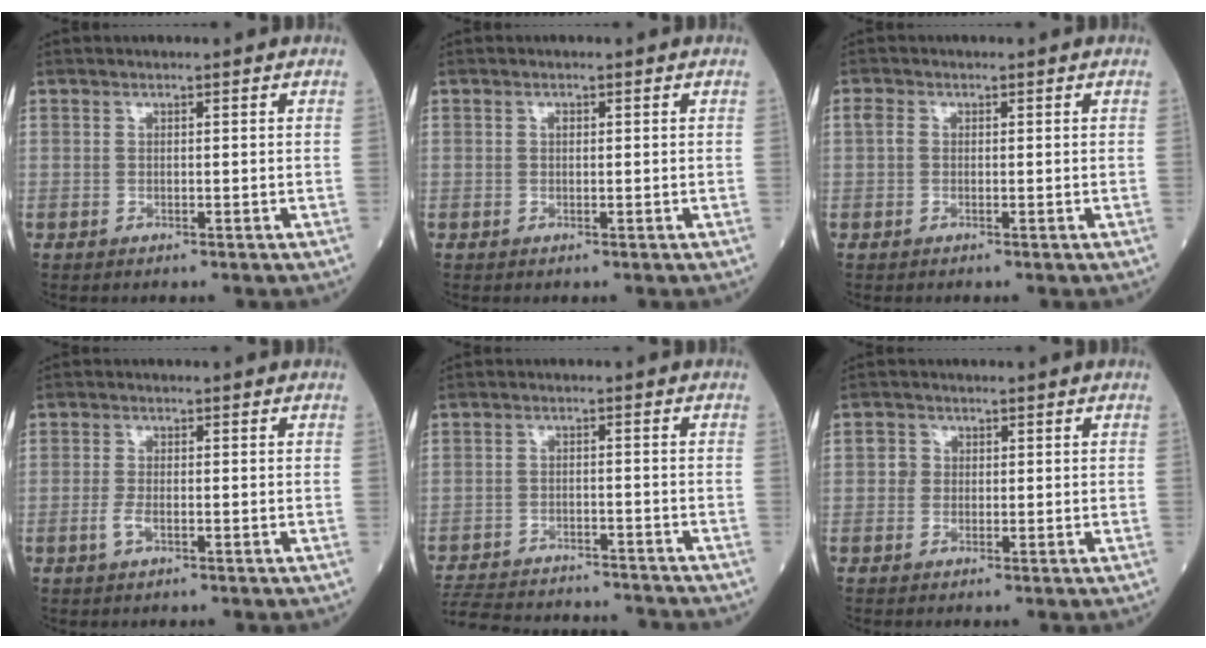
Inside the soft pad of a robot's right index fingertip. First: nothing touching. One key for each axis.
{"total": 0.5, "fx": 0.1, "fy": 0.4, "fz": 0.3, "tx": -0.007, "ty": 0.001, "tz": 0.002}
{"total": 1.4, "fx": 0.2, "fy": 1.1, "fz": 0.8, "tx": -0.022, "ty": 0.011, "tz": 0.003}
{"total": 2.1, "fx": -0.7, "fy": 0.8, "fz": 1.8, "tx": -0.039, "ty": 0.000, "tz": -0.015}
{"total": 16.8, "fx": -15.8, "fy": 3.3, "fz": 4.8, "tx": -0.113, "ty": -0.005, "tz": -0.224}
{"total": 1.8, "fx": 0.1, "fy": 1.8, "fz": 0.4, "tx": -0.002, "ty": 0.003, "tz": -0.001}